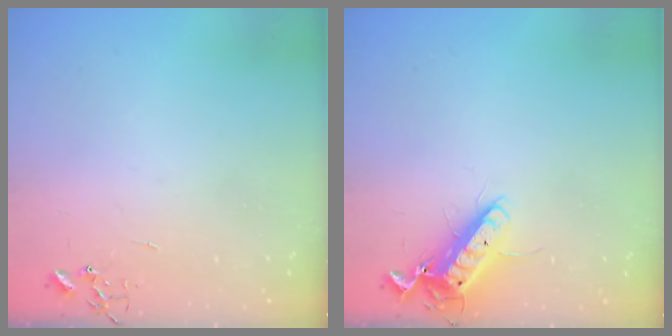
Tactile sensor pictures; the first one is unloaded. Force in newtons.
{"total": 12.5, "press": 12.4, "slide": 1.6}